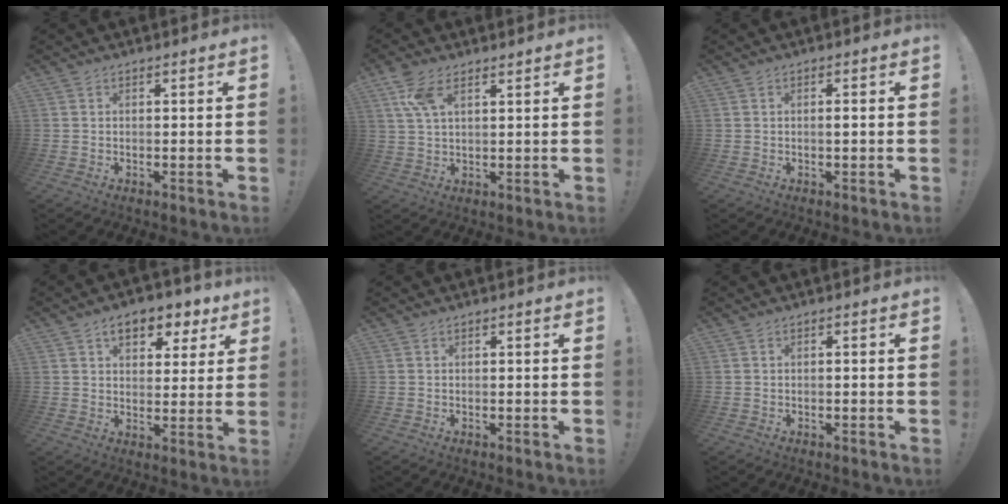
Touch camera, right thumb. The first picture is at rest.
{"total": 7.7, "force": [4.3, 3.5, 5.3], "torque": [-0.108, -0.011, 0.082]}
{"total": 1.0, "force": [-0.2, 0.0, 1.0], "torque": [-0.011, -0.002, -0.006]}
{"total": 9.5, "force": [5.1, 5.5, 5.7], "torque": [-0.067, -0.027, 0.088]}
{"total": 0.0}
{"total": 0.7, "force": [-0.6, -0.1, 0.3], "torque": [-0.005, -0.001, -0.010]}